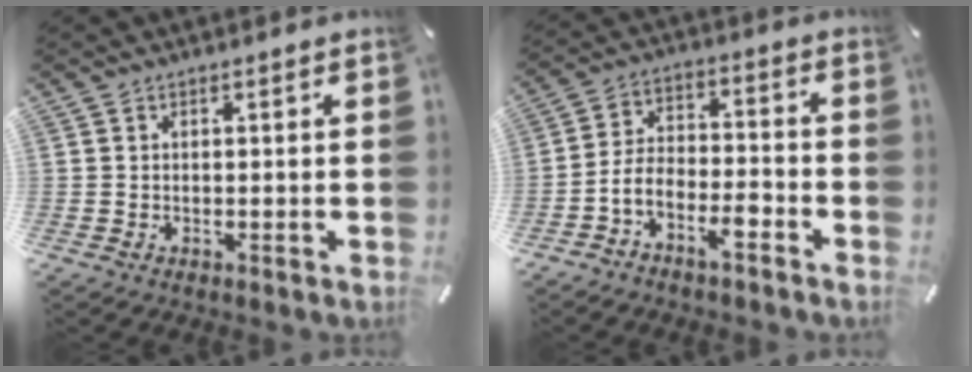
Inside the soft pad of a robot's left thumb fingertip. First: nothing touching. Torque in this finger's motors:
{"motor_torque": [1.24, 1.74, 0.96, 0.72, 0.16]}